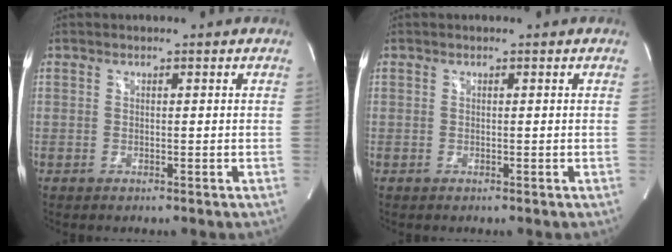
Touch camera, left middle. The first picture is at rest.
{"total": 0.0}